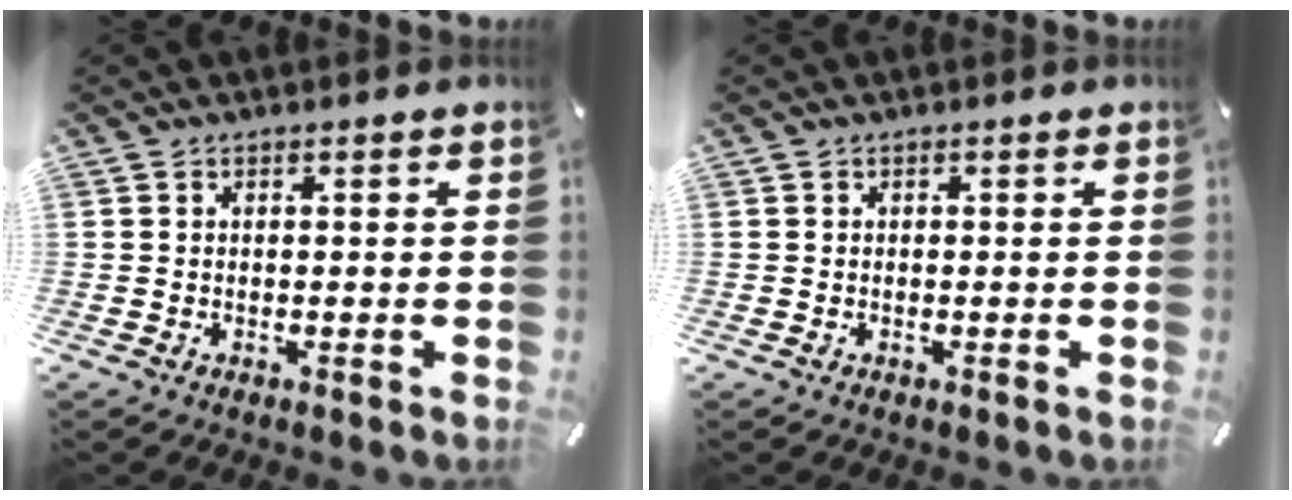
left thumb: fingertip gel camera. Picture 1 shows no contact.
{"total": 0.0}